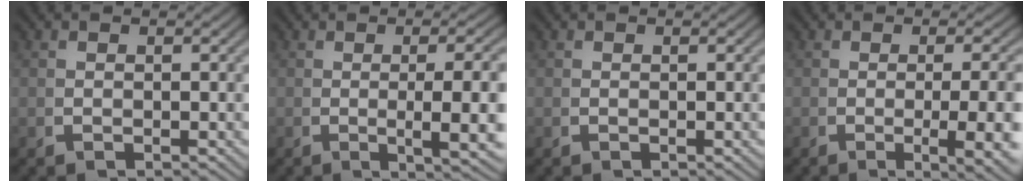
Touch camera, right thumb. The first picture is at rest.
{"total": 6.5, "force": [-0.8, 1.8, 6.2], "torque": [-0.097, -0.002, -0.006]}
{"total": 0.0}
{"total": 6.0, "force": [-1.6, 1.7, 5.5], "torque": [-0.083, -0.008, -0.017]}